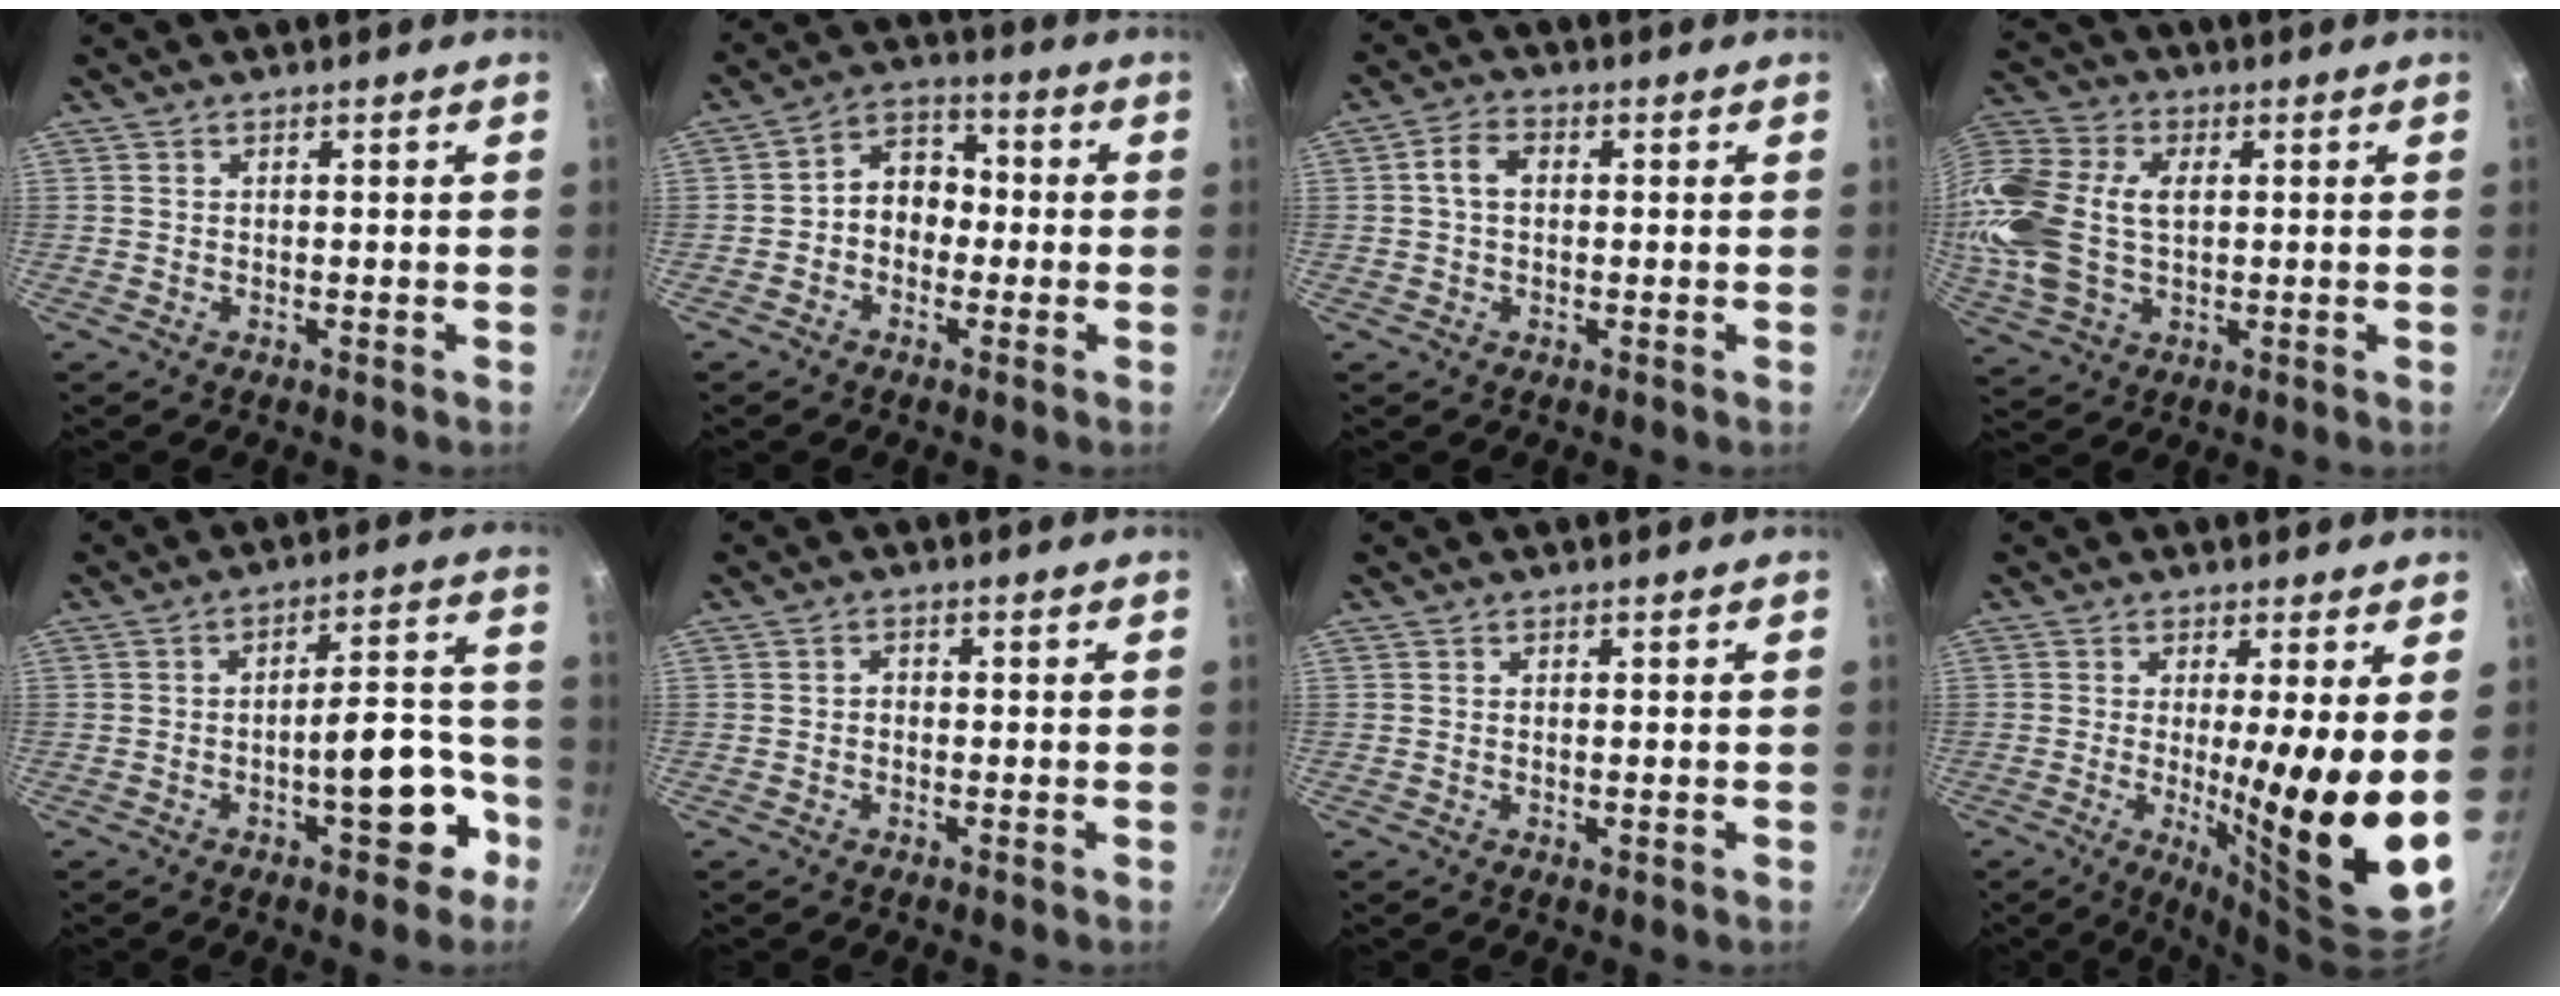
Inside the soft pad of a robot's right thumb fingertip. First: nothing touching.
{"total": 7.6, "force": [-1.0, 6.0, 4.5], "torque": [-0.027, 0.032, -0.034]}
{"total": 4.3, "force": [0.3, 3.0, 3.0], "torque": [-0.053, 0.012, -0.002]}
{"total": 20.0, "force": [1.9, 13.5, 14.6], "torque": [-0.327, 0.026, 0.031]}
{"total": 12.2, "force": [-5.2, 5.1, 9.8], "torque": [-0.092, 0.064, -0.067]}
{"total": 1.2, "force": [-0.5, 0.9, 0.6], "torque": [-0.009, 0.007, -0.008]}
{"total": 0.7, "force": [-0.1, 0.2, 0.7], "torque": [-0.012, -0.001, -0.002]}
{"total": 14.2, "force": [0.2, 1.6, 14.1], "torque": [-0.211, -0.039, 0.009]}